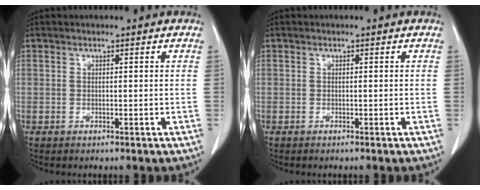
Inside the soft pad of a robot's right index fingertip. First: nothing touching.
{"total": 0.0}